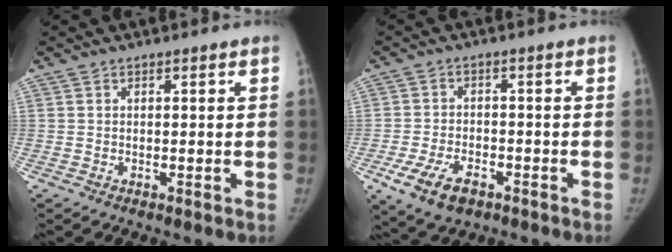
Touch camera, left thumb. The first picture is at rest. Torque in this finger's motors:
{"motor_torque": [0.50, 0.69, 0.59, -0.86, 0.26]}